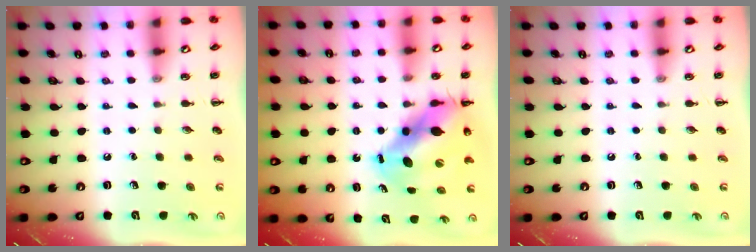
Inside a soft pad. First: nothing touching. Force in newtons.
{"total": 11.5, "press": 11.1, "slide": 2.8}
{"total": 0.0}